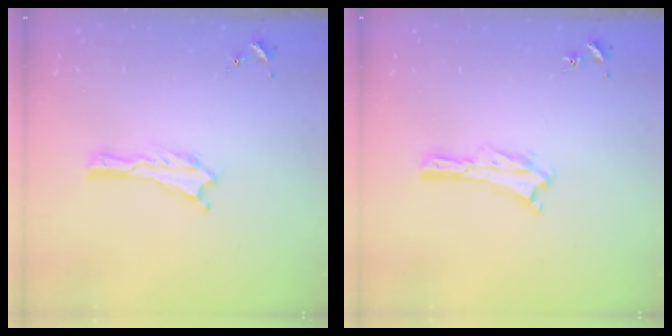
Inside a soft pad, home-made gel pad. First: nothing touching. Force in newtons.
{"total": 0.0}